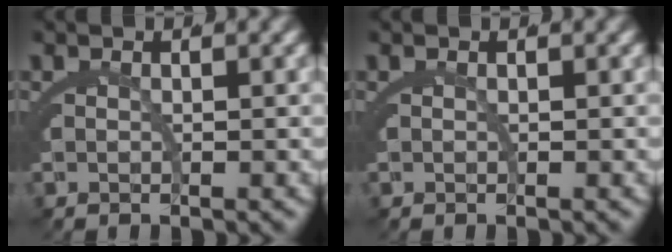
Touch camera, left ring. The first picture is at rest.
{"total": 0.0}